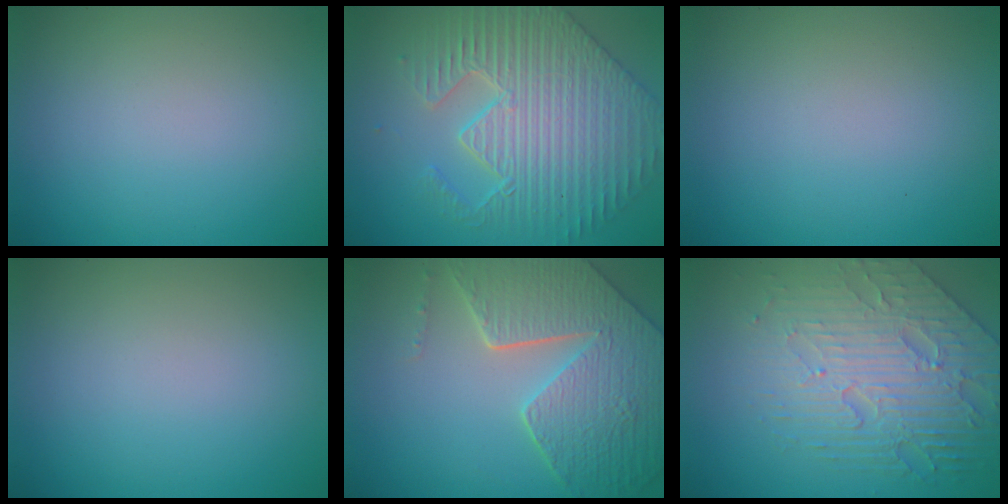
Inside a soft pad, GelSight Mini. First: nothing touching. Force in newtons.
{"total": 6.6, "press": 5.7, "slide": 3.3}
{"total": 0.0}
{"total": 0.0}
{"total": 8.8, "press": 6.3, "slide": 6.2}
{"total": 6.7, "press": 5.3, "slide": 4.1}